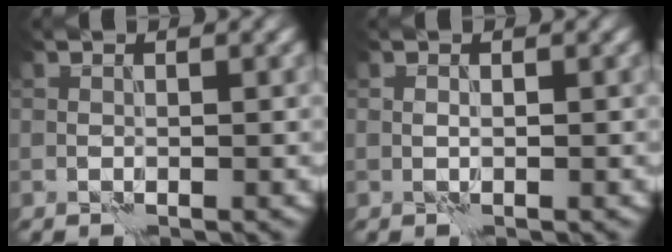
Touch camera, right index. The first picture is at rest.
{"total": 0.0}